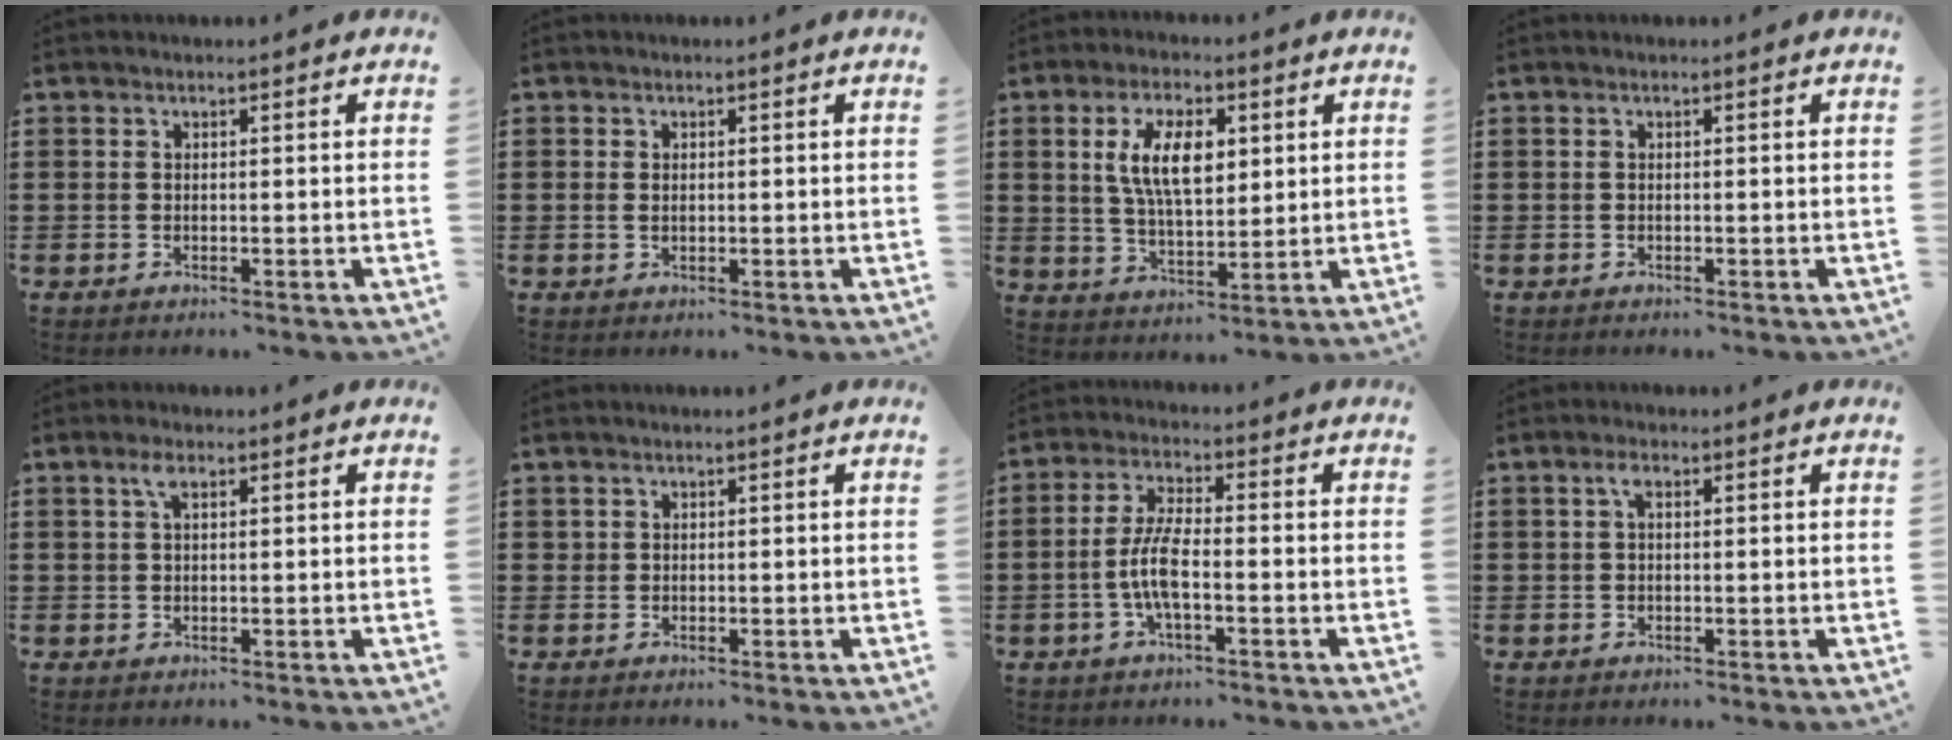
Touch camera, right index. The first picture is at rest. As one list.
[{"total": 0.9, "force": [0.1, 0.5, 0.7], "torque": [-0.015, 0.003, 0.001]}, {"total": 8.8, "force": [2.6, 4.1, 7.4], "torque": [-0.152, 0.014, 0.045]}, {"total": 0.0}, {"total": 2.3, "force": [1.1, 0.9, 1.8], "torque": [-0.042, 0.005, 0.018]}, {"total": 0.9, "force": [0.5, 0.7, 0.1], "torque": [-0.003, 0.003, 0.011]}, {"total": 6.0, "force": [-1.6, 1.7, 5.5], "torque": [-0.125, -0.005, -0.037]}, {"total": 1.8, "force": [0.5, 0.8, 1.6], "torque": [-0.034, 0.007, 0.007]}]